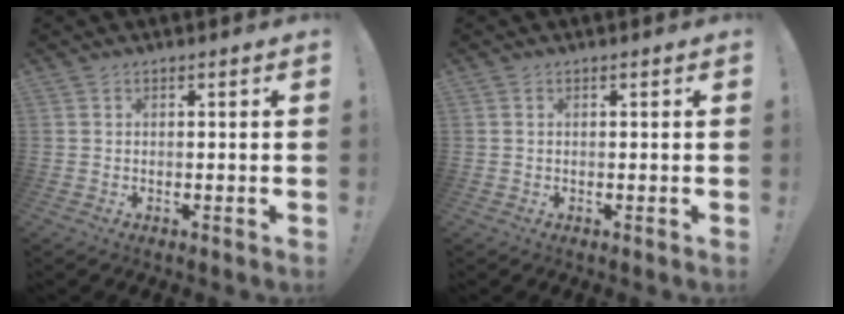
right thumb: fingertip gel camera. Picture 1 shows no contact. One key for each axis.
{"total": 0.0}